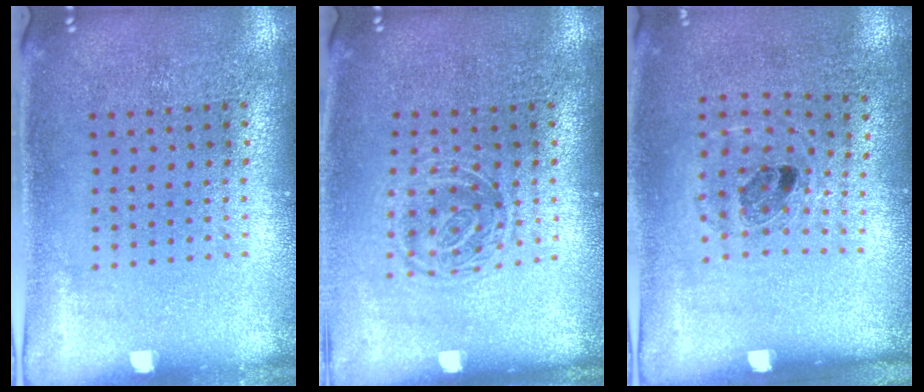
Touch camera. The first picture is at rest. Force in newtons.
{"total": 1.4, "press": 1.1, "slide": 0.9}
{"total": 1.0, "press": 0.9, "slide": 0.6}